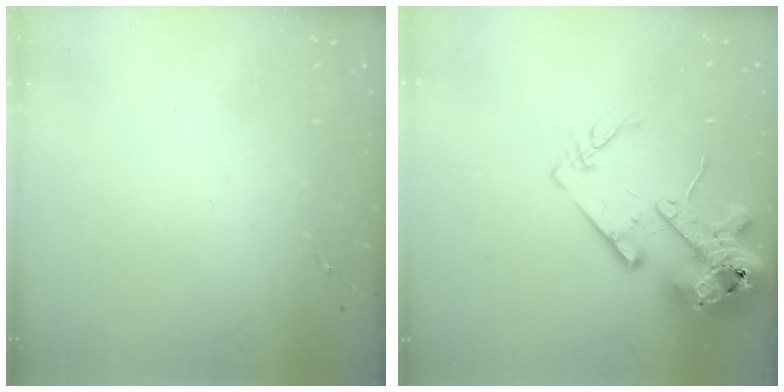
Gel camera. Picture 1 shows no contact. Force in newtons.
{"total": 16.1, "press": 15.9, "slide": 2.4}